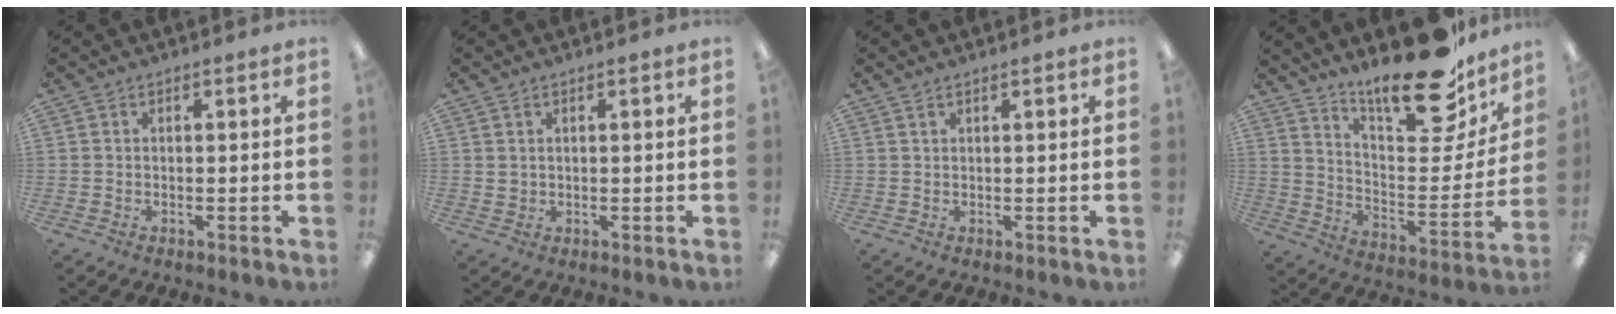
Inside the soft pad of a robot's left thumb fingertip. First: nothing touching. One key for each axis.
{"total": 1.6, "fx": 0.7, "fy": 1.4, "fz": 0.4, "tx": -0.010, "ty": 0.005, "tz": 0.012}
{"total": 0.9, "fx": 0.6, "fy": 0.4, "fz": 0.5, "tx": -0.011, "ty": 0.003, "tz": 0.011}
{"total": 22.4, "fx": 18.4, "fy": 6.6, "fz": 11.0, "tx": -0.156, "ty": -0.135, "tz": 0.307}